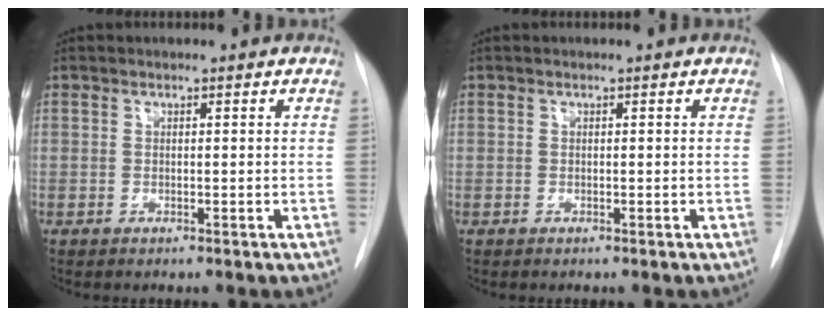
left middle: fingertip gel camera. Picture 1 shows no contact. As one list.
[{"total": 0.0}]